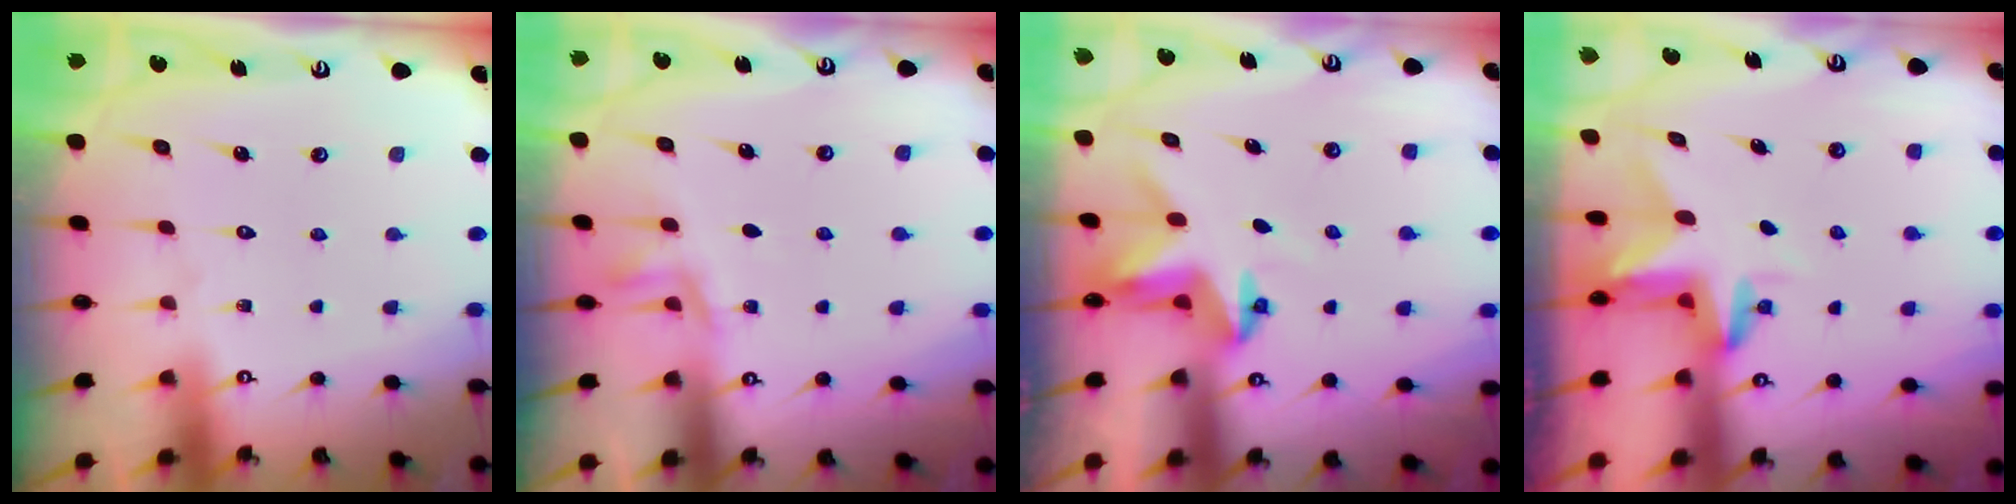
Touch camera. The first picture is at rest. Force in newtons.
{"total": 3.5, "press": 3.1, "slide": 1.7}
{"total": 3.1, "press": 3.1, "slide": 0.2}
{"total": 3.1, "press": 3.0, "slide": 0.3}